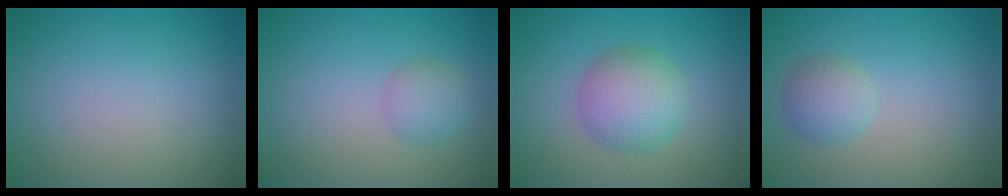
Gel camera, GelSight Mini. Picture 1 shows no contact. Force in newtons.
{"total": 2.0, "press": 2.0, "slide": 0.1}
{"total": 4.6, "press": 4.5, "slide": 0.3}
{"total": 2.2, "press": 2.2, "slide": 0.2}